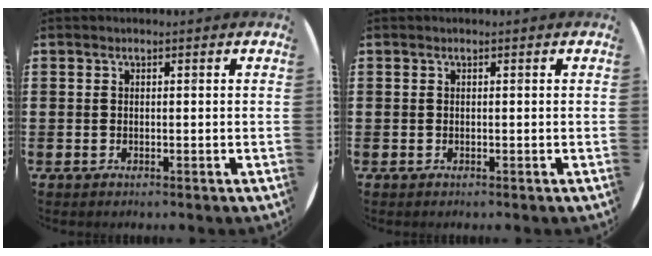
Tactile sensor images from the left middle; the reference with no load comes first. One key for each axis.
{"total": 0.0}